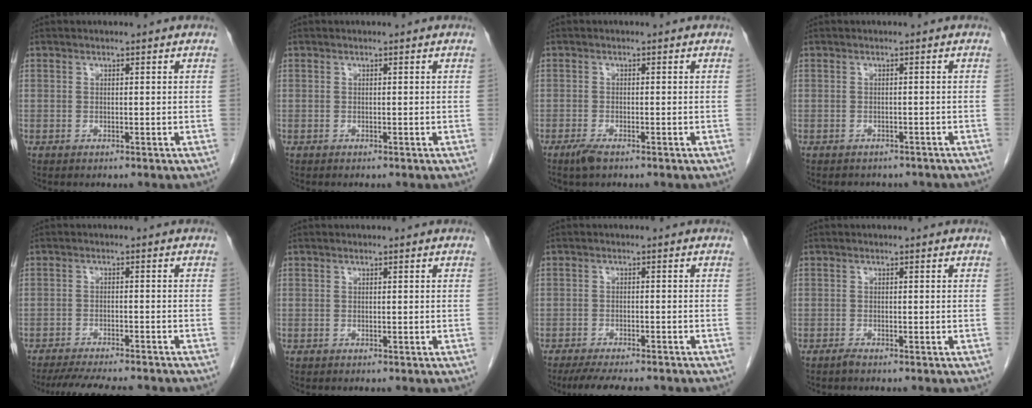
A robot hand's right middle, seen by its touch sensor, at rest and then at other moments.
{"total": 0.0}
{"total": 2.1, "force": [-1.5, 0.5, 1.4], "torque": [-0.035, -0.005, -0.028]}
{"total": 5.2, "force": [-4.5, 2.3, 1.1], "torque": [-0.013, 0.005, -0.045]}
{"total": 12.2, "force": [-10.9, 1.8, 5.2], "torque": [-0.077, -0.014, -0.148]}
{"total": 0.0}
{"total": 9.0, "force": [-7.8, 2.0, 4.1], "torque": [-0.059, -0.013, -0.113]}
{"total": 0.7, "force": [-0.6, 0.0, 0.3], "torque": [-0.008, -0.001, -0.011]}